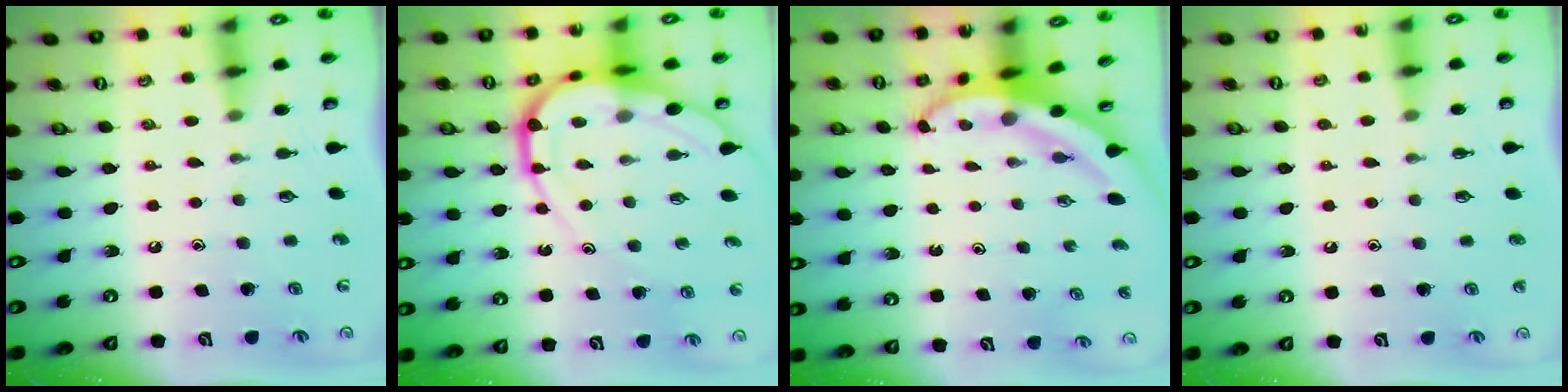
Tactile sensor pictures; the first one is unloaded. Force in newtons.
{"total": 14.5, "press": 14.4, "slide": 1.6}
{"total": 4.3, "press": 4.3, "slide": 0.5}
{"total": 0.7, "press": 0.7, "slide": 0.0}